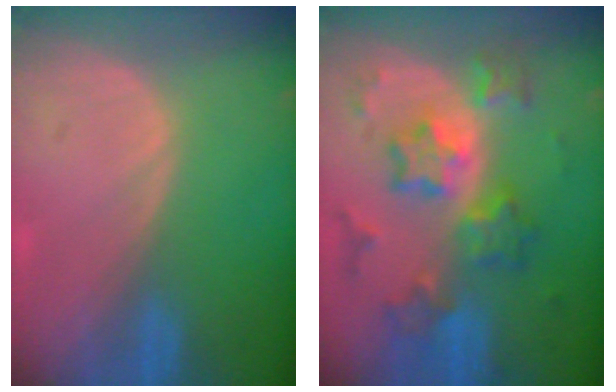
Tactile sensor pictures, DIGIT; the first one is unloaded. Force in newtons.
{"total": 9.2, "press": 9.2, "slide": 0.8}